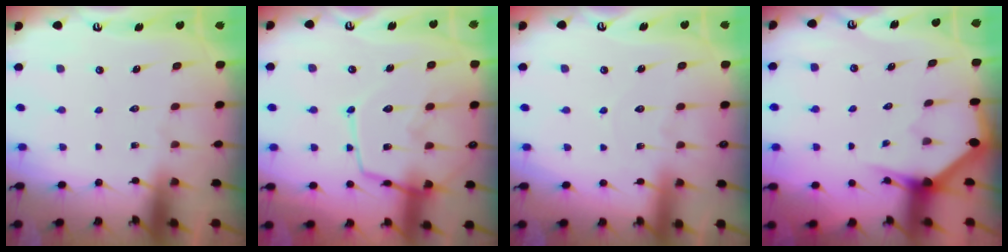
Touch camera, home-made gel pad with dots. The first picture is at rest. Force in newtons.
{"total": 15.2, "press": 15.1, "slide": 1.4}
{"total": 3.5, "press": 3.5, "slide": 0.3}
{"total": 3.1, "press": 3.1, "slide": 0.1}